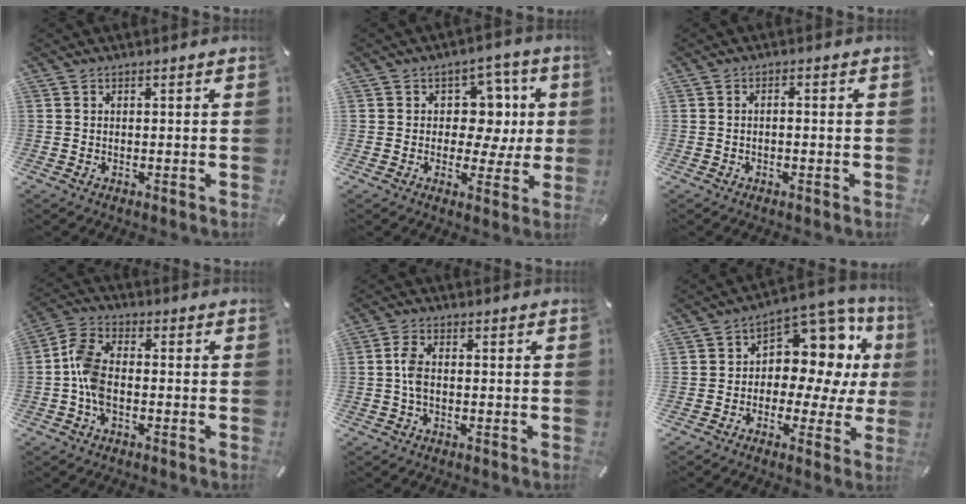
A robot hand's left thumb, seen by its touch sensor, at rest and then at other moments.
{"total": 10.0, "force": [1.3, 8.6, 5.0], "torque": [-0.050, -0.010, 0.023]}
{"total": 1.3, "force": [-0.7, 0.4, 1.0], "torque": [-0.019, 0.002, -0.013]}
{"total": 7.5, "force": [-1.8, 4.5, 5.7], "torque": [-0.126, 0.008, -0.035]}
{"total": 3.9, "force": [-0.4, 1.9, 3.3], "torque": [-0.074, 0.000, -0.011]}
{"total": 11.0, "force": [2.6, 8.1, 7.0], "torque": [-0.087, -0.039, 0.045]}